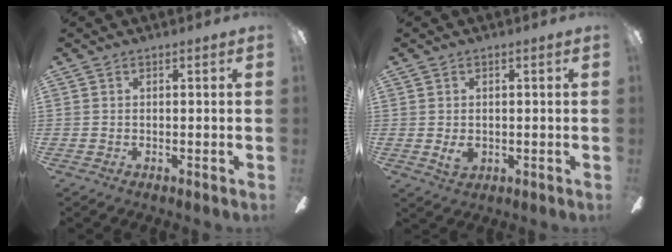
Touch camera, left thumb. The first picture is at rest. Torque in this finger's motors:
{"motor_torque": [0.48, 0.50, 0.30, -0.18, 0.02]}